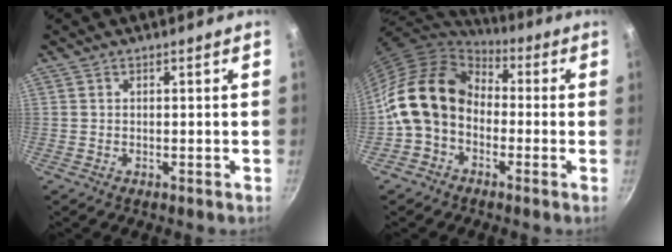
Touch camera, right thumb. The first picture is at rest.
{"total": 15.0, "force": [-1.5, 11.6, 9.4], "torque": [-0.145, 0.044, -0.046]}